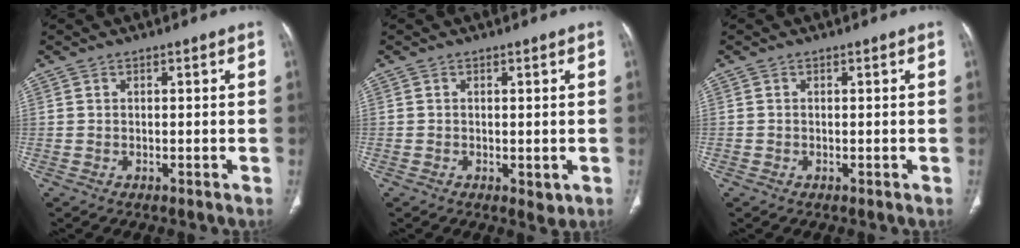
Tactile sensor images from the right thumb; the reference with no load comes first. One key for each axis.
{"total": 2.0, "fx": -0.4, "fy": 1.1, "fz": 1.6, "tx": -0.015, "ty": -0.003, "tz": -0.003}
{"total": 0.0}